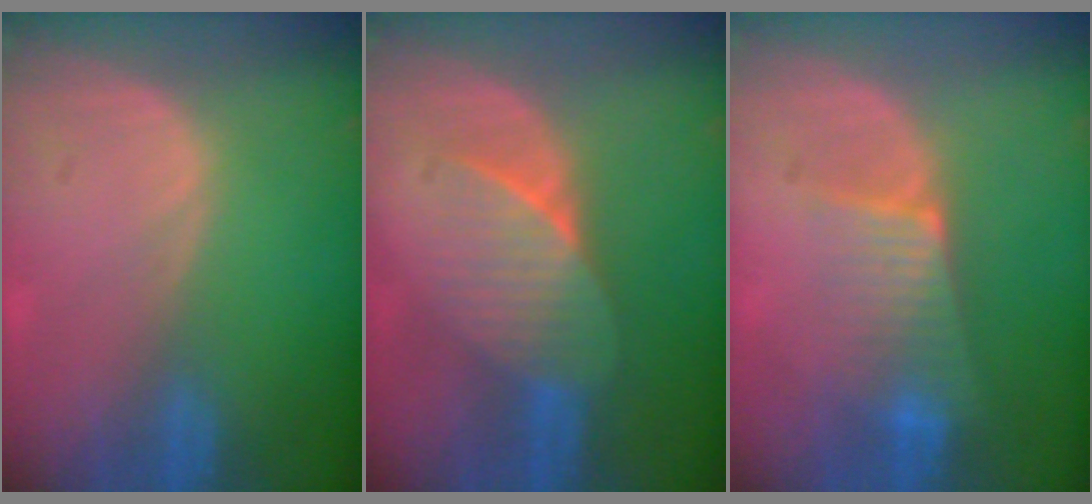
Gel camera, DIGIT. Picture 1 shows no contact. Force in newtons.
{"total": 6.7, "press": 6.3, "slide": 2.4}
{"total": 6.4, "press": 5.7, "slide": 3.0}